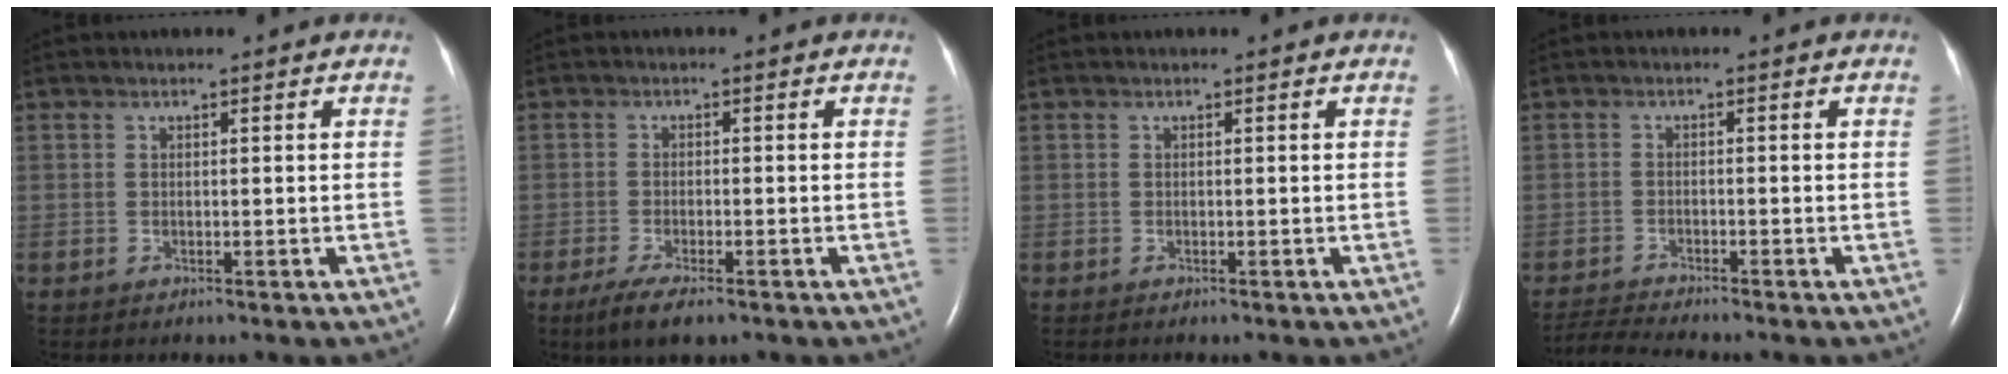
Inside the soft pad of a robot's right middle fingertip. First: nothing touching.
{"total": 5.3, "force": [-3.6, 1.2, 3.8], "torque": [-0.072, -0.013, -0.055]}
{"total": 0.0}
{"total": 4.4, "force": [-4.2, -1.2, 0.9], "torque": [-0.020, -0.020, -0.072]}